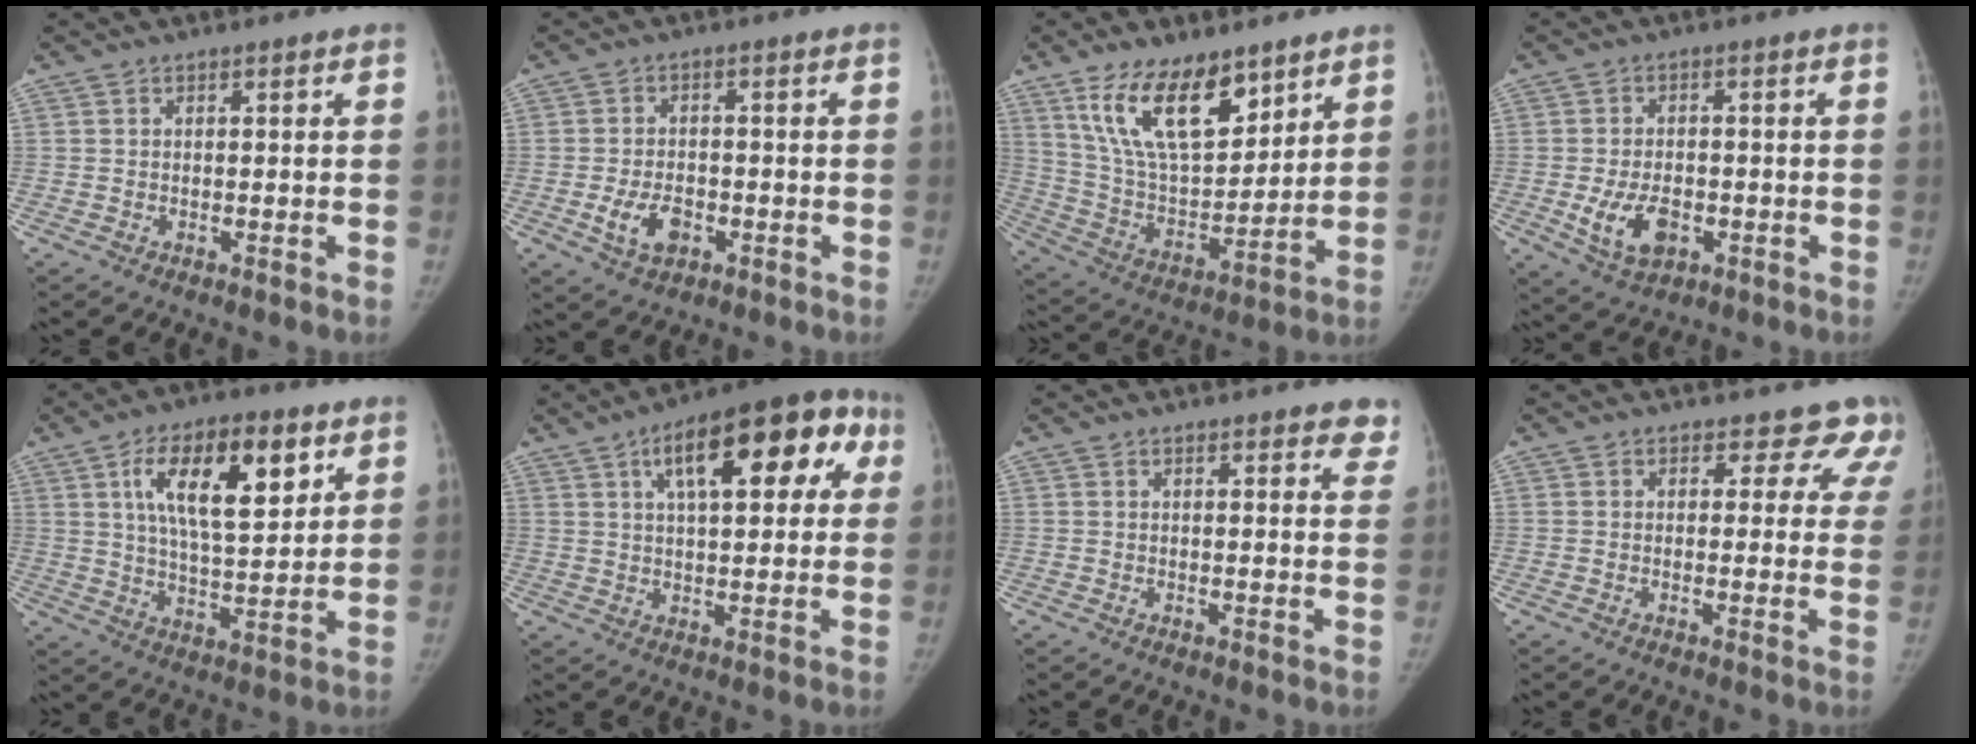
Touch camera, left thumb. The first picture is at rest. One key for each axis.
{"total": 5.8, "fx": -2.0, "fy": 3.8, "fz": 4.0, "tx": -0.069, "ty": 0.008, "tz": -0.031}
{"total": 18.0, "fx": 11.1, "fy": 8.3, "fz": 11.6, "tx": -0.163, "ty": -0.059, "tz": 0.217}
{"total": 7.7, "fx": -2.1, "fy": 4.8, "fz": 5.6, "tx": -0.097, "ty": 0.003, "tz": -0.027}
{"total": 16.5, "fx": 6.8, "fy": 6.8, "fz": 13.4, "tx": -0.192, "ty": -0.023, "tz": 0.116}
{"total": 18.9, "fx": 7.1, "fy": 8.2, "fz": 15.5, "tx": -0.182, "ty": 0.024, "tz": 0.098}
{"total": 6.7, "fx": 5.4, "fy": 2.1, "fz": 3.2, "tx": -0.002, "ty": -0.021, "tz": 0.051}
{"total": 8.7, "fx": 7.5, "fy": 4.3, "fz": 1.1, "tx": 0.047, "ty": -0.032, "tz": 0.055}